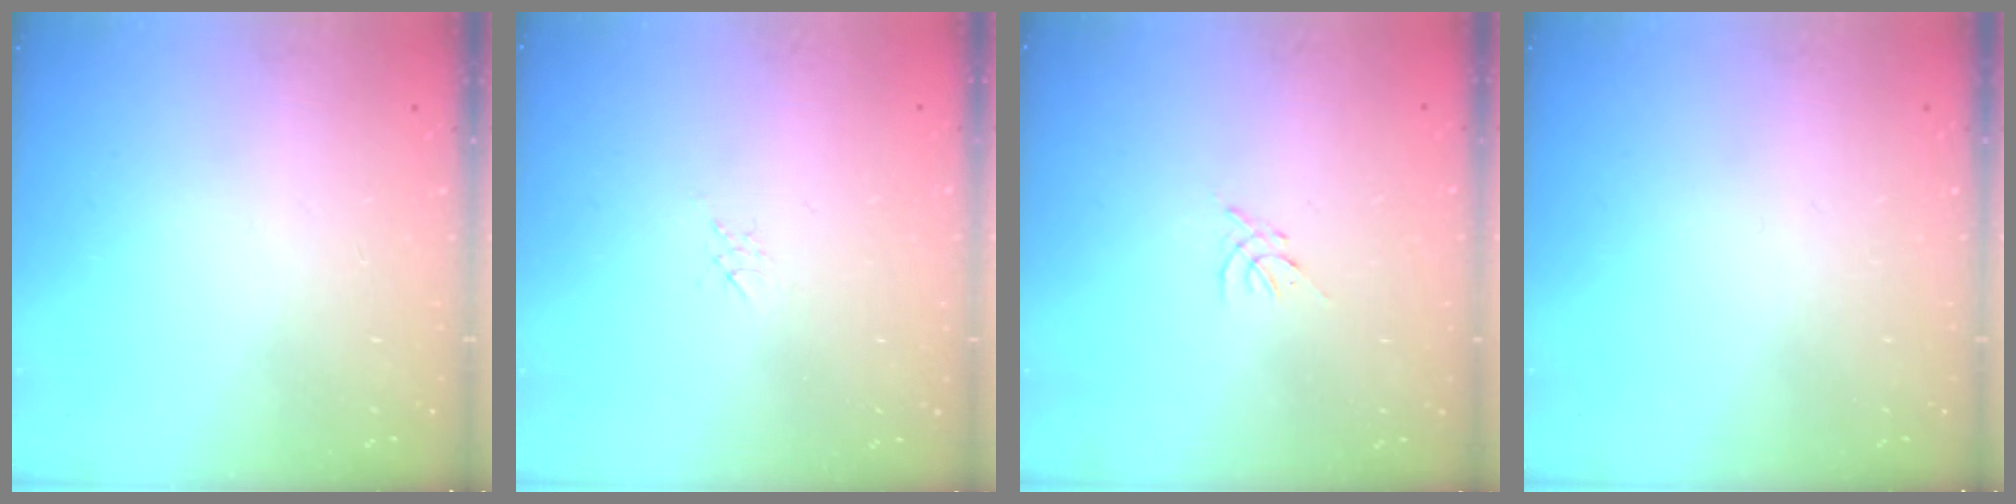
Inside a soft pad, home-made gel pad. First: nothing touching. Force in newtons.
{"total": 2.2, "press": 2.2, "slide": 0.4}
{"total": 0.0}
{"total": 0.0}